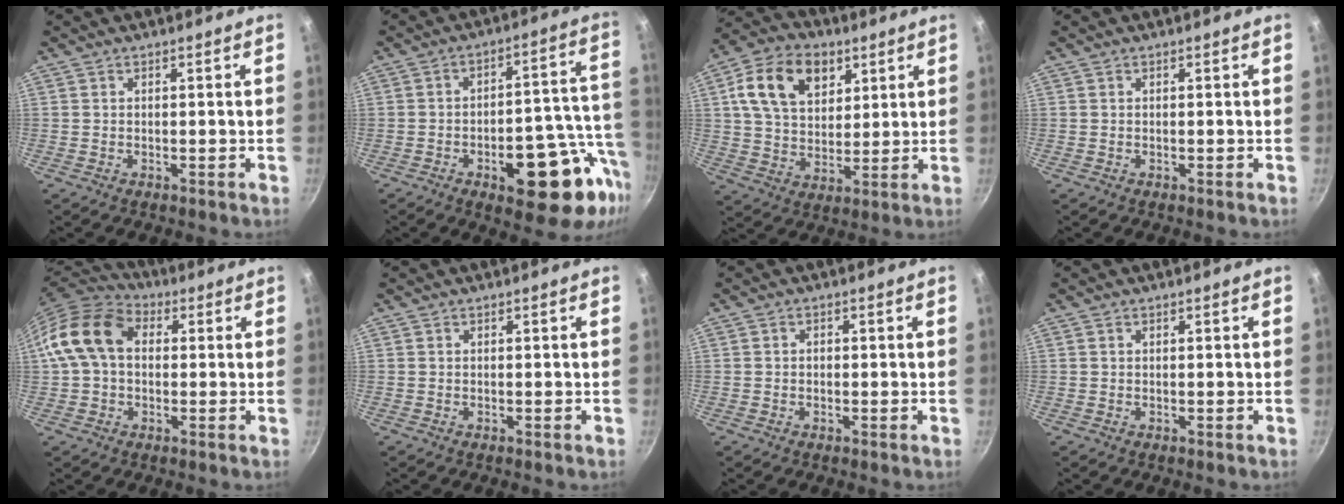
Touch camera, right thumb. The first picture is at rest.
{"total": 19.0, "force": [-7.3, 7.9, 15.6], "torque": [-0.156, 0.039, -0.096]}
{"total": 15.6, "force": [6.2, 10.7, 9.6], "torque": [-0.143, -0.009, 0.098]}
{"total": 0.0}
{"total": 12.7, "force": [1.6, 9.3, 8.6], "torque": [-0.135, 0.028, 0.012]}
{"total": 0.0}
{"total": 1.0, "force": [-0.2, 0.8, 0.5], "torque": [-0.007, 0.005, -0.004]}
{"total": 0.0}